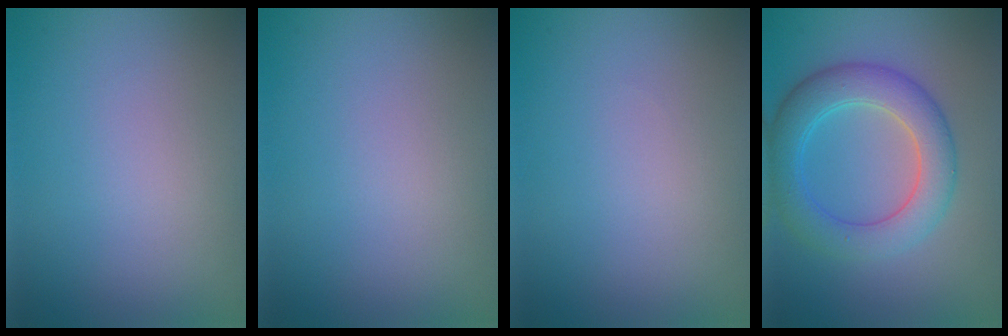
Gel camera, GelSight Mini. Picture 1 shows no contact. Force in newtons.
{"total": 0.0}
{"total": 0.0}
{"total": 5.8, "press": 5.8, "slide": 0.2}